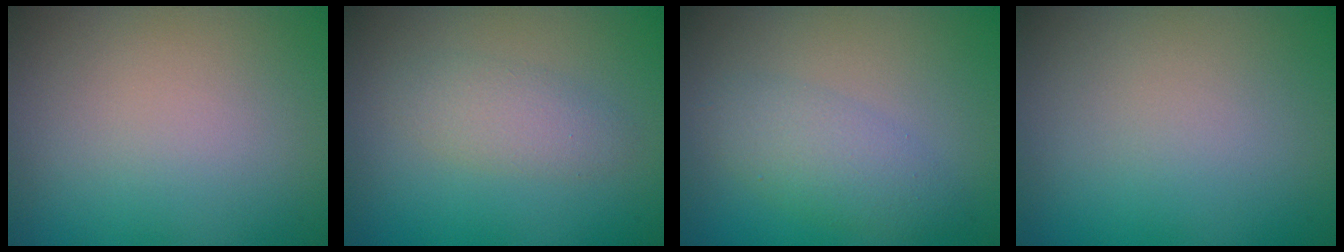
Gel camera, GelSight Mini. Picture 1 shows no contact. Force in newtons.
{"total": 2.3, "press": 2.3, "slide": 0.1}
{"total": 3.1, "press": 3.1, "slide": 0.0}
{"total": 0.0}